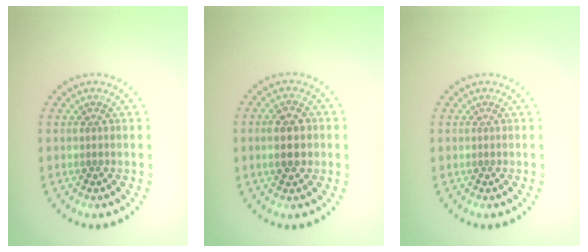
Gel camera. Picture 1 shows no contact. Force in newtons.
{"total": 3.8, "press": 3.8, "slide": 0.2}
{"total": 0.0}